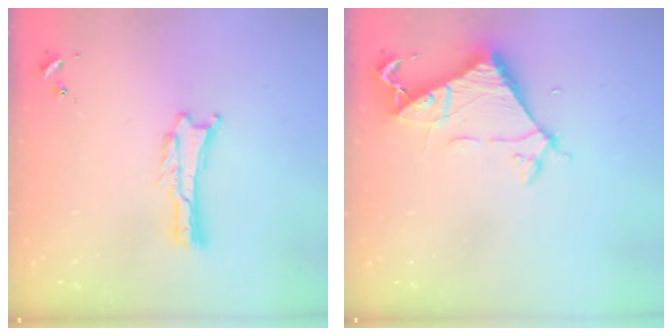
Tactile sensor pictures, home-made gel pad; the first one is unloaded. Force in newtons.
{"total": 6.8, "press": 6.8, "slide": 0.6}